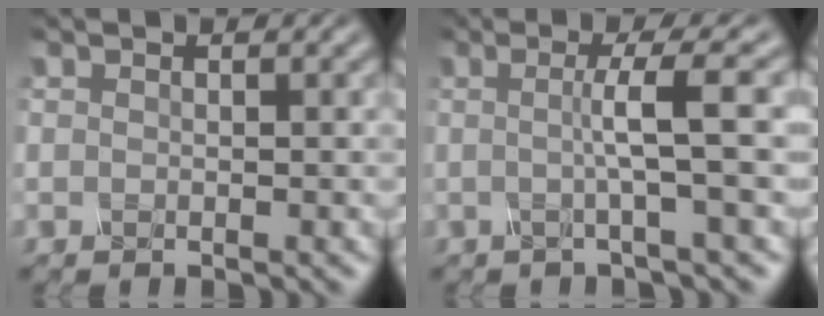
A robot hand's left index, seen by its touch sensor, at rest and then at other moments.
{"total": 4.3, "force": [0.2, 0.5, 4.3], "torque": [-0.066, 0.004, -0.008]}